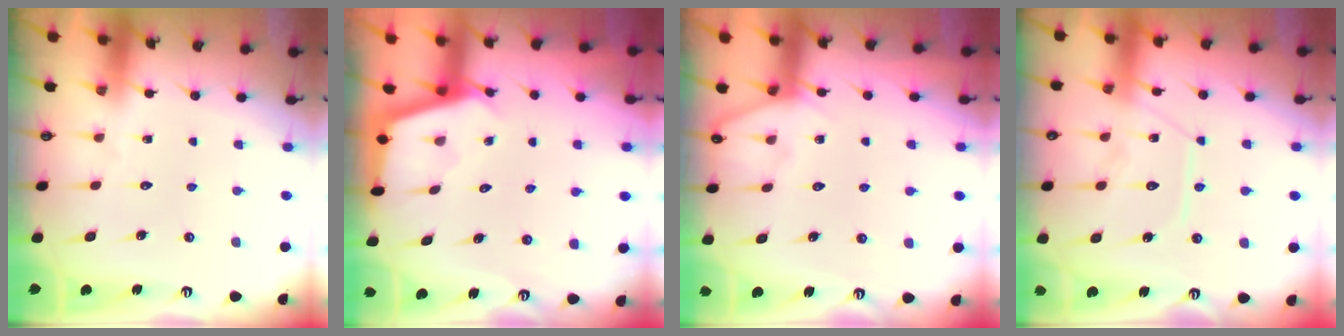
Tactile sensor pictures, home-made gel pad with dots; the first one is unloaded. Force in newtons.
{"total": 3.0, "press": 3.0, "slide": 0.3}
{"total": 4.8, "press": 4.7, "slide": 0.6}
{"total": 11.1, "press": 11.1, "slide": 1.1}